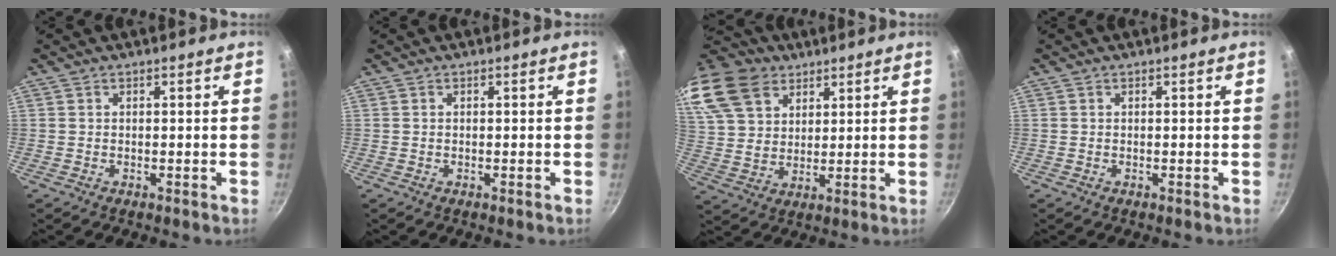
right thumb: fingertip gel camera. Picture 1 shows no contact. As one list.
[{"total": 0.0}, {"total": 18.2, "force": [11.2, 12.1, 7.6], "torque": [-0.154, -0.012, 0.217]}, {"total": 0.0}]